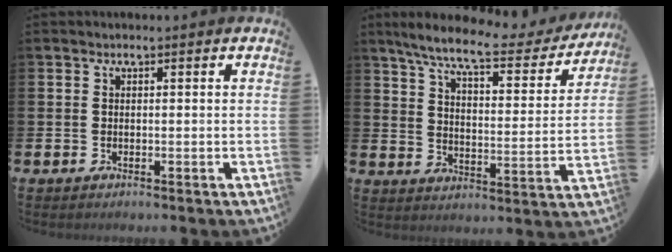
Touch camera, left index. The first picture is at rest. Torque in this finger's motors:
{"motor_torque": [1.06, -1.08, 0.76, 0.21]}